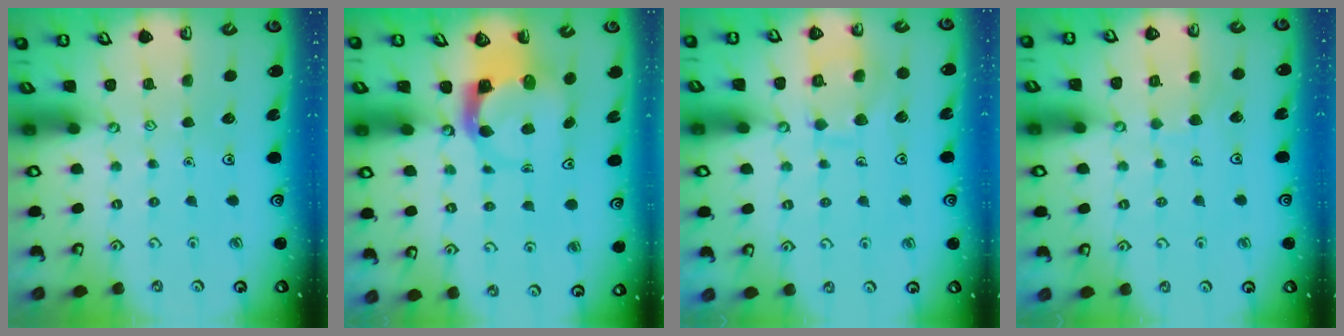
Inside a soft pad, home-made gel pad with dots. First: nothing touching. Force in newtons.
{"total": 4.0, "press": 3.9, "slide": 0.6}
{"total": 9.6, "press": 9.6, "slide": 0.1}
{"total": 4.9, "press": 4.8, "slide": 0.3}